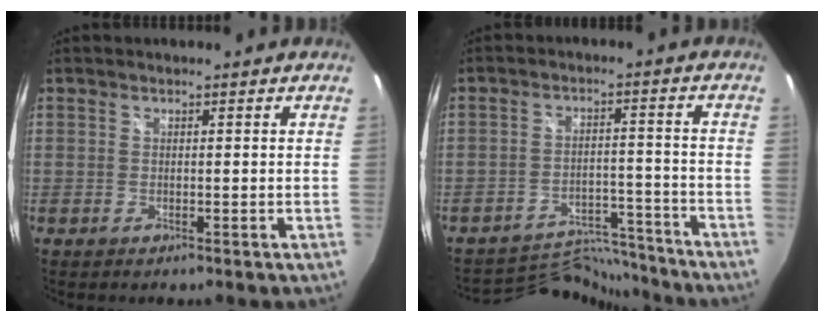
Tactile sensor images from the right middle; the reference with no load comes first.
{"total": 10.4, "force": [-10.4, 0.9, -0.1], "torque": [-0.012, 0.021, -0.160]}